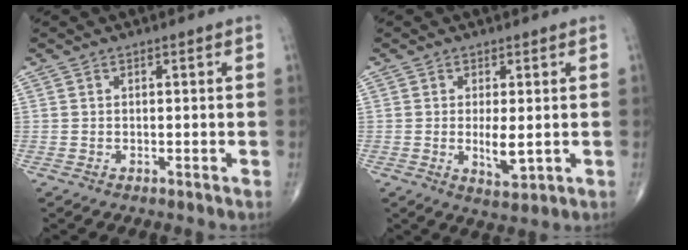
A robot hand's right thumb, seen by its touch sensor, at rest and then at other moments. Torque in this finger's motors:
{"motor_torque": [2.16, 2.84, 0.67, 0.31, 0.19]}